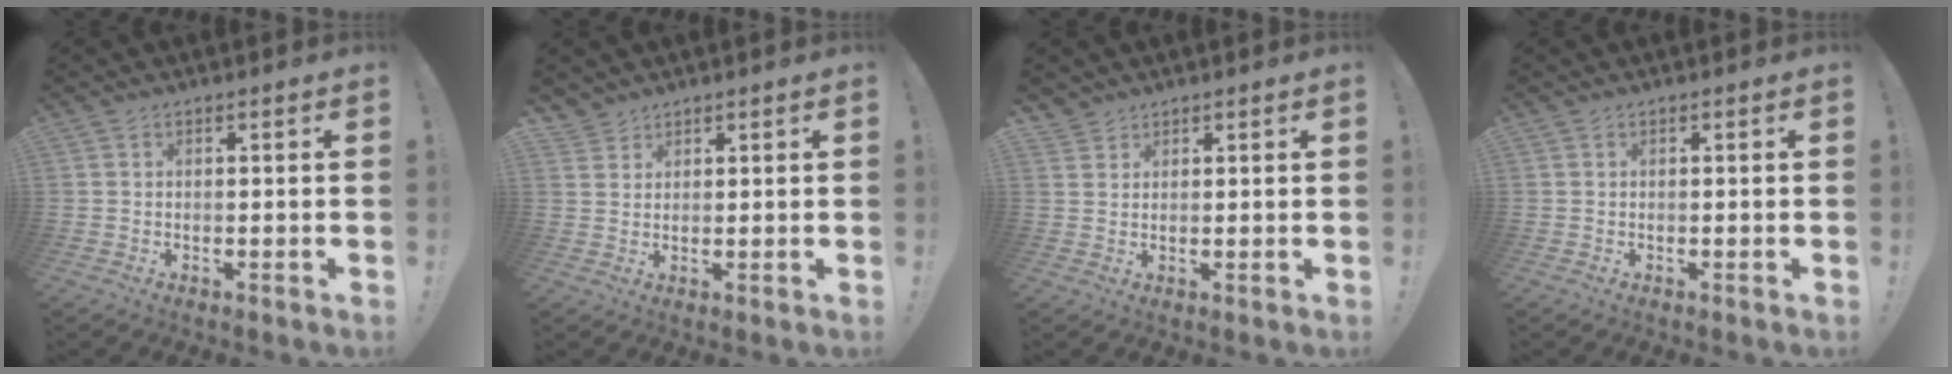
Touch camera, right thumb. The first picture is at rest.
{"total": 3.0, "force": [2.6, 1.6, 0.0], "torque": [0.005, -0.018, 0.048]}
{"total": 2.5, "force": [2.2, 1.3, 0.0], "torque": [-0.001, -0.010, 0.042]}
{"total": 0.0}